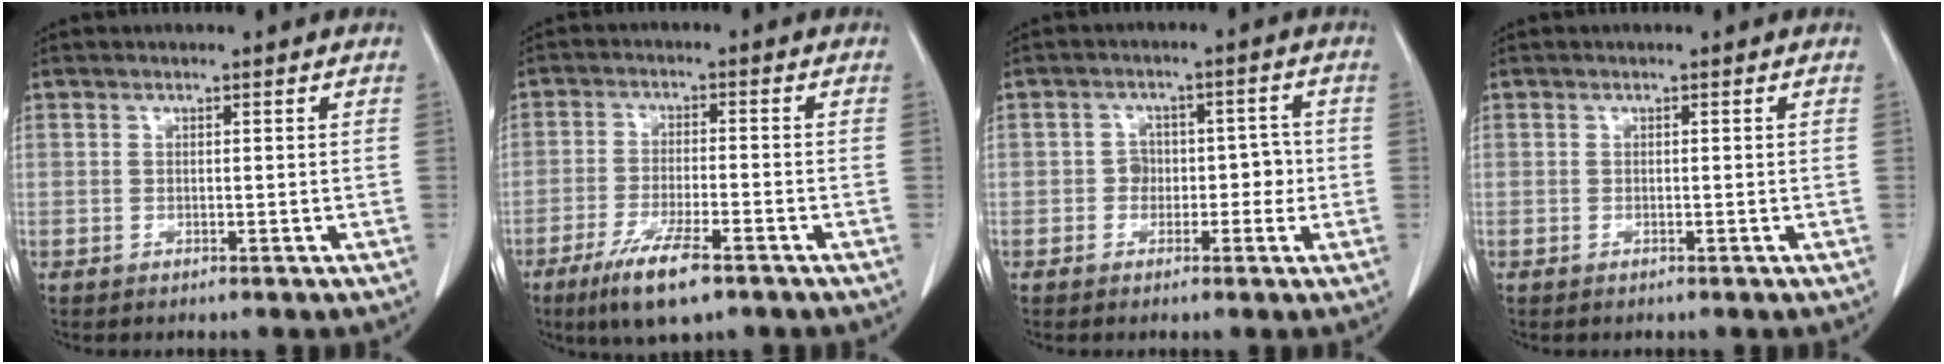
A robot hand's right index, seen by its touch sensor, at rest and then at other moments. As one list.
[{"total": 8.8, "force": [-5.5, 1.3, 6.7], "torque": [-0.126, -0.019, -0.094]}, {"total": 4.3, "force": [-0.7, 3.3, 2.7], "torque": [-0.019, 0.028, -0.008]}, {"total": 0.0}]